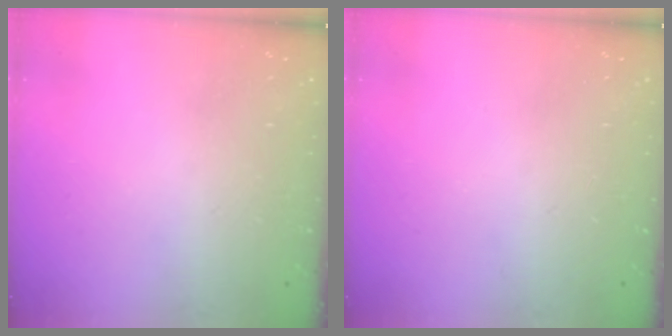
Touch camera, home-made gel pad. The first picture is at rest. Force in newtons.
{"total": 0.0}